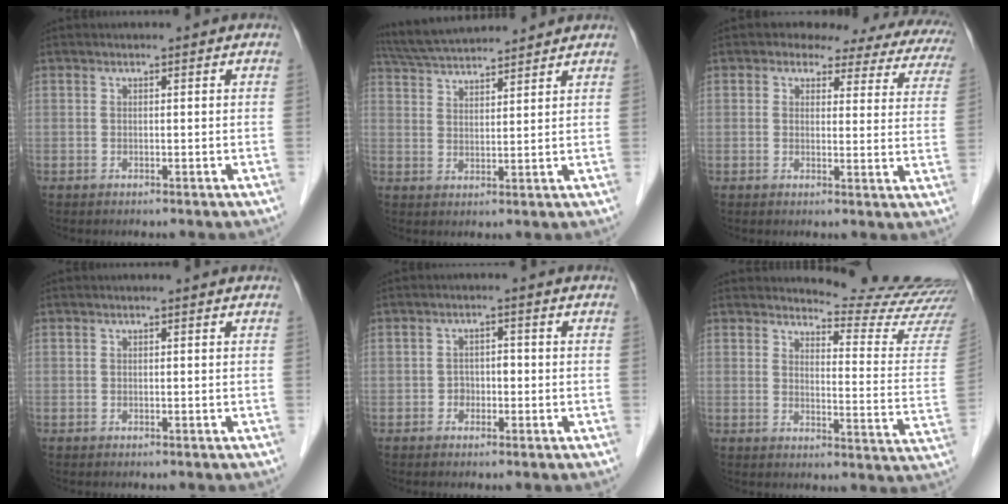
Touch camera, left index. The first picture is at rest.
{"total": 10.5, "force": [9.9, 0.8, 3.5], "torque": [-0.072, 0.032, 0.168]}
{"total": 14.0, "force": [11.0, 6.0, 6.3], "torque": [-0.049, 0.008, 0.096]}
{"total": 0.0}
{"total": 1.9, "force": [-0.8, 1.5, 0.9], "torque": [-0.007, 0.008, -0.013]}
{"total": 15.7, "force": [15.5, -0.7, 1.9], "torque": [-0.018, -0.143, 0.161]}